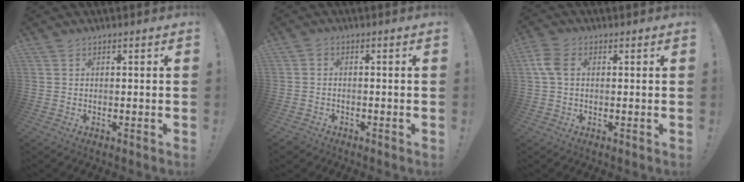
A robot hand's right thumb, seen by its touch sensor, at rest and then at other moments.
{"total": 2.0, "force": [-1.2, 1.5, 0.7], "torque": [-0.017, 0.007, -0.021]}
{"total": 5.5, "force": [0.9, 3.5, 4.1], "torque": [-0.087, 0.006, 0.016]}